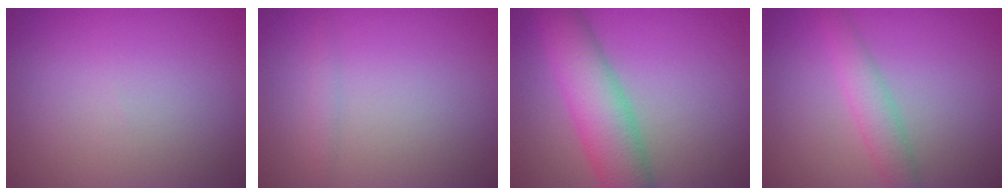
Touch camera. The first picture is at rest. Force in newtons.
{"total": 0.8, "press": 0.8, "slide": 0.0}
{"total": 6.9, "press": 6.9, "slide": 0.2}
{"total": 2.7, "press": 2.7, "slide": 0.1}